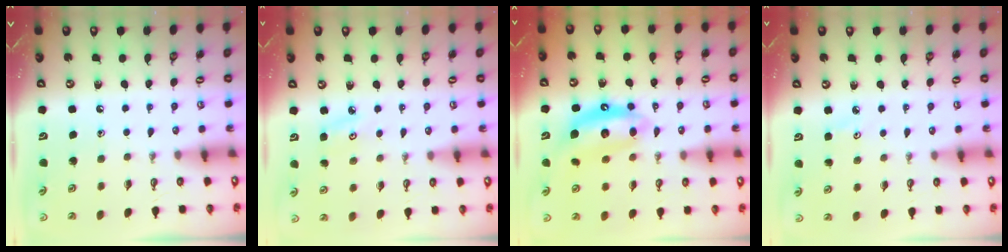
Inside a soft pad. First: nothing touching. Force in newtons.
{"total": 3.8, "press": 3.7, "slide": 0.4}
{"total": 10.9, "press": 10.8, "slide": 1.0}
{"total": 2.8, "press": 2.8, "slide": 0.4}